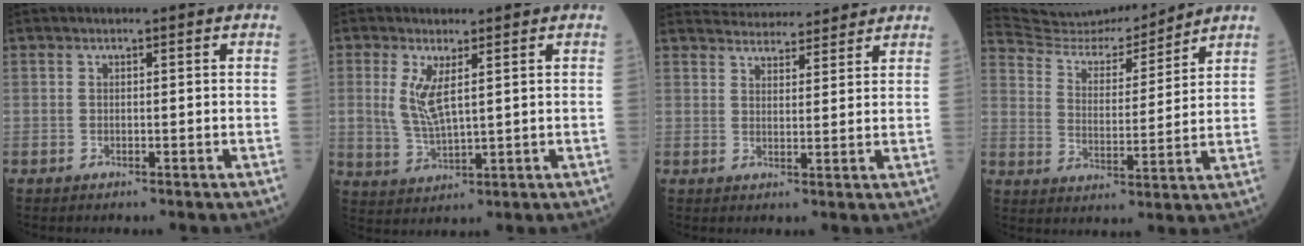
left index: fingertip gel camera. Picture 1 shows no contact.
{"total": 5.2, "force": [1.5, 1.3, 4.8], "torque": [-0.111, -0.001, 0.046]}
{"total": 10.4, "force": [10.0, 1.9, 2.1], "torque": [-0.026, 0.021, 0.137]}
{"total": 14.8, "force": [14.4, 1.3, 3.1], "torque": [-0.062, -0.004, 0.240]}